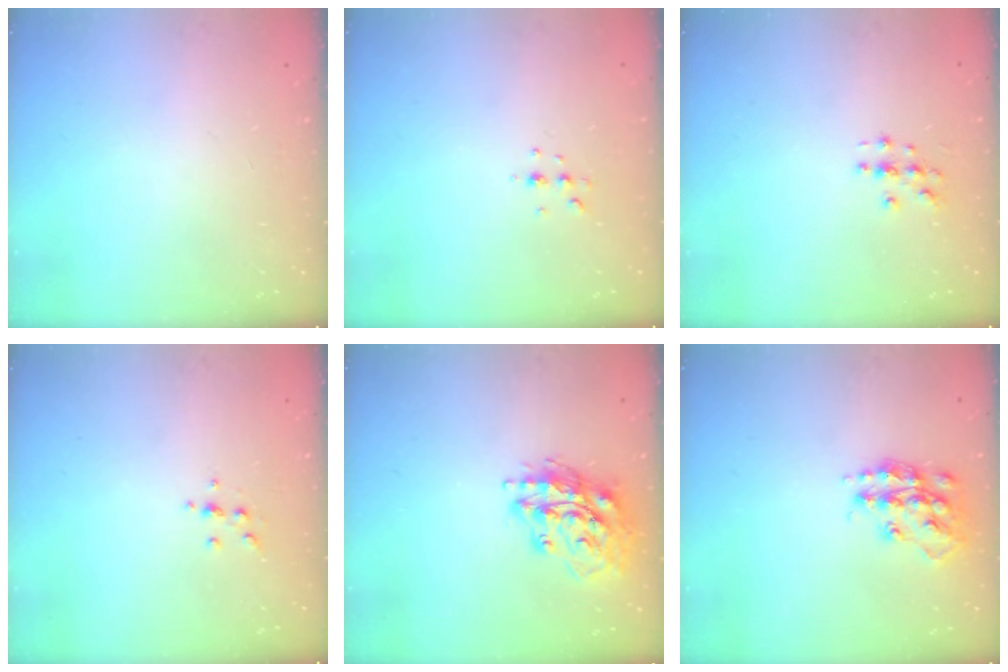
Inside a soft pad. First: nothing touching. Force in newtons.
{"total": 3.7, "press": 3.6, "slide": 0.7}
{"total": 2.8, "press": 2.8, "slide": 0.3}
{"total": 3.8, "press": 3.6, "slide": 1.2}
{"total": 16.9, "press": 16.7, "slide": 2.3}
{"total": 14.7, "press": 14.7, "slide": 0.9}